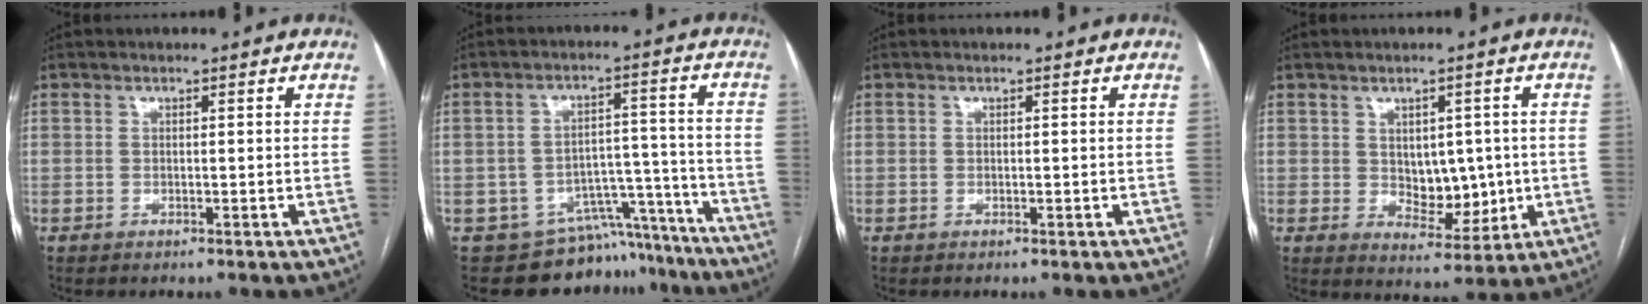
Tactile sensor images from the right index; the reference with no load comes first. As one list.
[{"total": 11.8, "force": [-10.4, 5.5, 0.3], "torque": [0.024, 0.067, -0.135]}, {"total": 0.0}, {"total": 7.0, "force": [0.2, 4.3, 5.5], "torque": [-0.072, 0.003, 0.020]}]